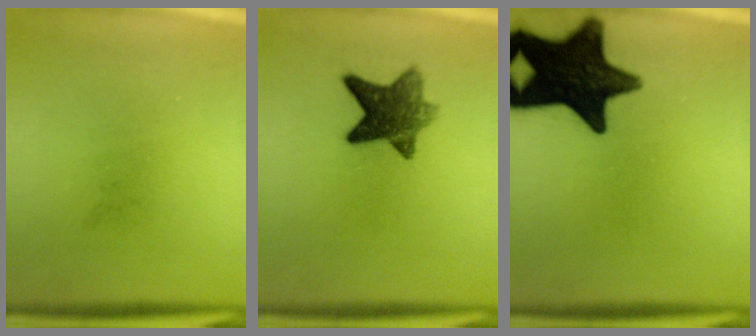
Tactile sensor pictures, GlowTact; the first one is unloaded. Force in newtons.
{"total": 9.0}
{"total": 17.8}